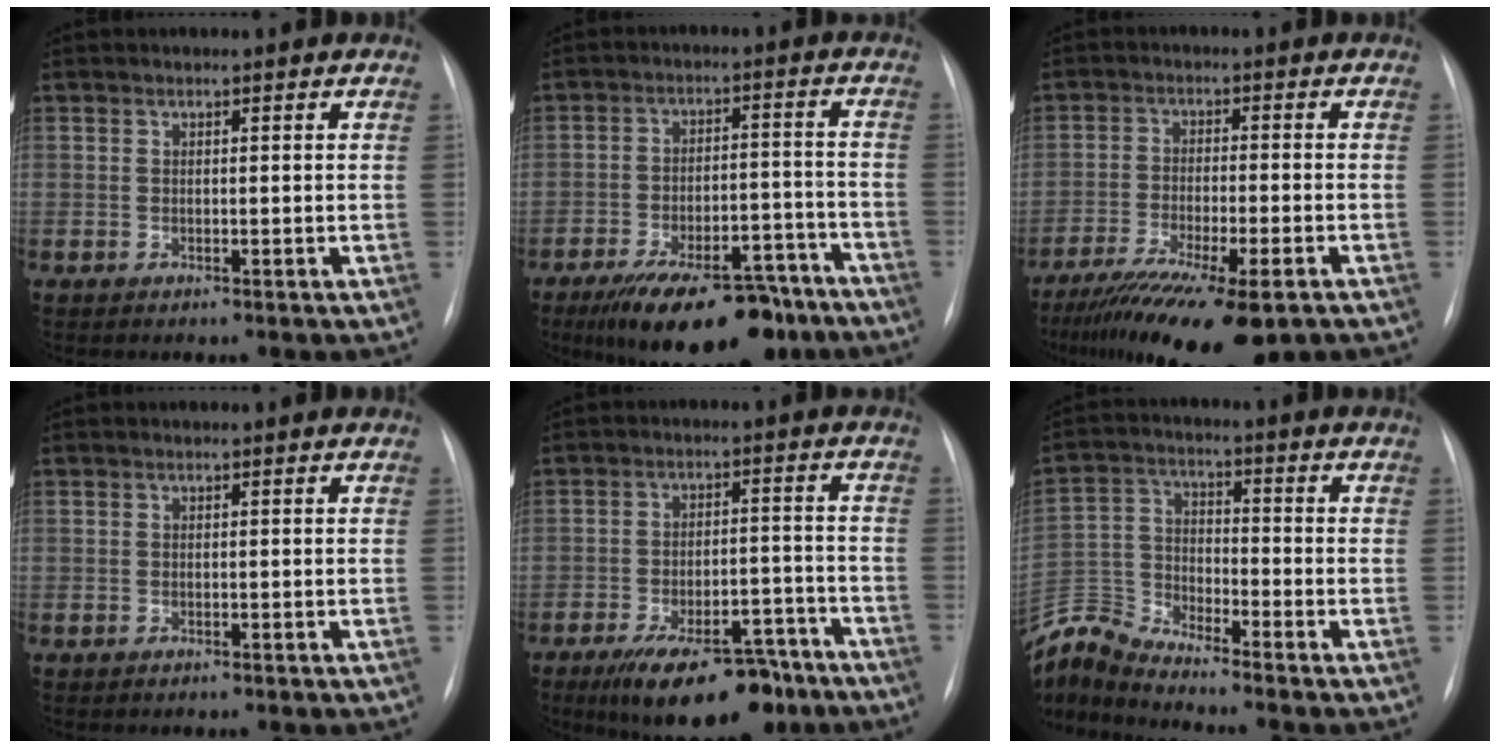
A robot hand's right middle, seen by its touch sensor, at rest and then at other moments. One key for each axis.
{"total": 17.5, "fx": -13.3, "fy": 6.3, "fz": 9.5, "tx": -0.121, "ty": 0.020, "tz": -0.200}
{"total": 16.5, "fx": -11.8, "fy": 2.8, "fz": 11.2, "tx": -0.179, "ty": -0.037, "tz": -0.189}
{"total": 0.0}
{"total": 14.8, "fx": -10.8, "fy": 5.7, "fz": 8.4, "tx": -0.107, "ty": 0.017, "tz": -0.163}
{"total": 8.7, "fx": -8.7, "fy": -0.8, "fz": 0.1, "tx": -0.014, "ty": 0.016, "tz": -0.176}